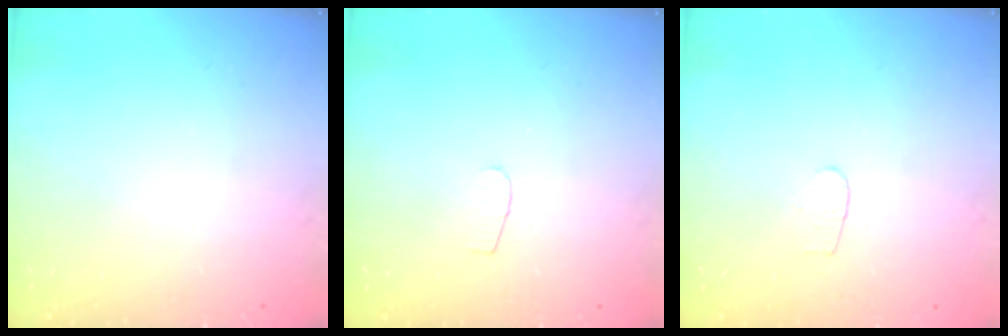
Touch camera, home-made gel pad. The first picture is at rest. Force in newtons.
{"total": 3.6, "press": 3.5, "slide": 0.4}
{"total": 3.7, "press": 3.6, "slide": 0.4}